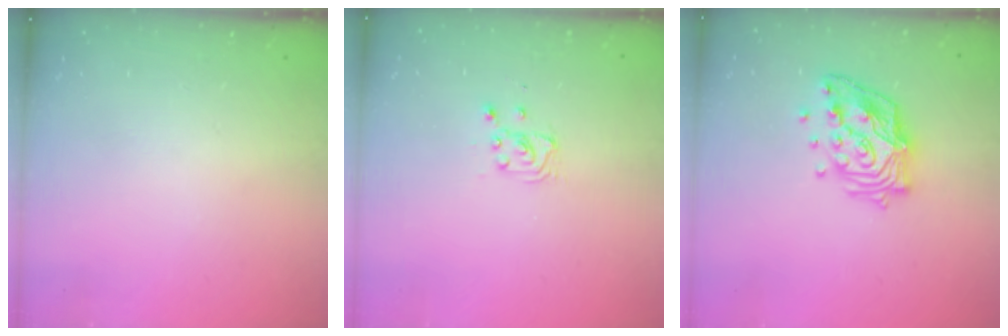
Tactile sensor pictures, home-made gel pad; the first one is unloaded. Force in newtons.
{"total": 2.9, "press": 2.9, "slide": 0.4}
{"total": 15.5, "press": 15.5, "slide": 1.2}